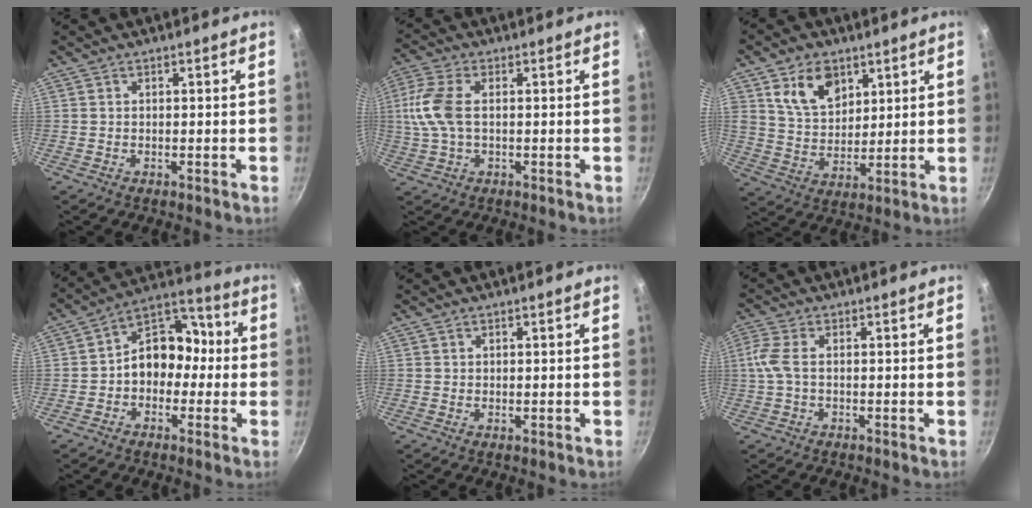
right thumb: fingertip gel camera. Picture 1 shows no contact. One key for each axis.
{"total": 9.2, "fx": 0.6, "fy": 5.0, "fz": 7.7, "tx": -0.170, "ty": 0.014, "tz": 0.005}
{"total": 10.9, "fx": 5.2, "fy": 7.4, "fz": 6.1, "tx": -0.081, "ty": -0.025, "tz": 0.099}
{"total": 14.3, "fx": -1.5, "fy": 11.9, "fz": 7.8, "tx": -0.057, "ty": 0.061, "tz": -0.040}
{"total": 0.0}
{"total": 4.5, "fx": -0.2, "fy": 2.1, "fz": 4.0, "tx": -0.107, "ty": 0.012, "tz": -0.011}